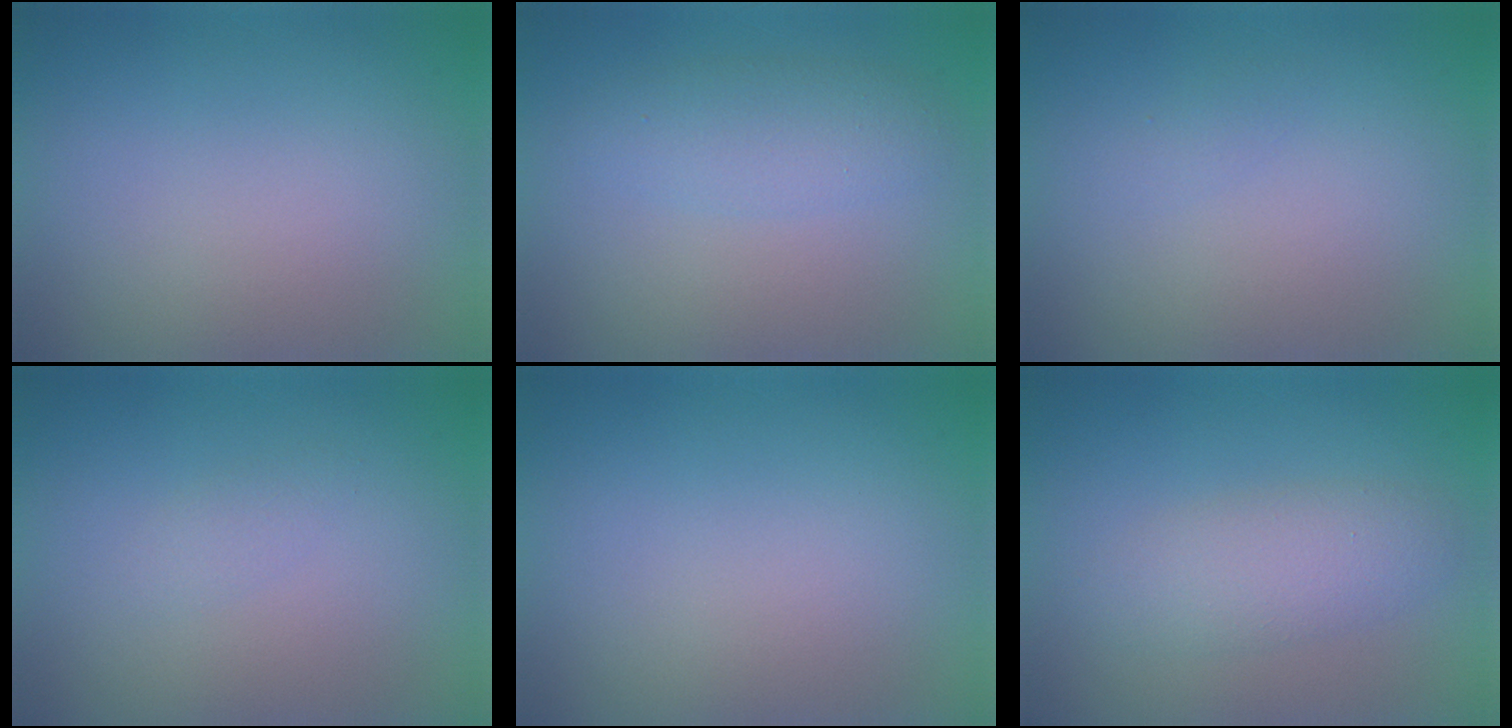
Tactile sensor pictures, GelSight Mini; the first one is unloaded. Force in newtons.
{"total": 2.7, "press": 2.7, "slide": 0.0}
{"total": 0.5, "press": 0.5, "slide": 0.0}
{"total": 0.9, "press": 0.9, "slide": 0.0}
{"total": 0.0}
{"total": 2.0, "press": 1.9, "slide": 0.2}